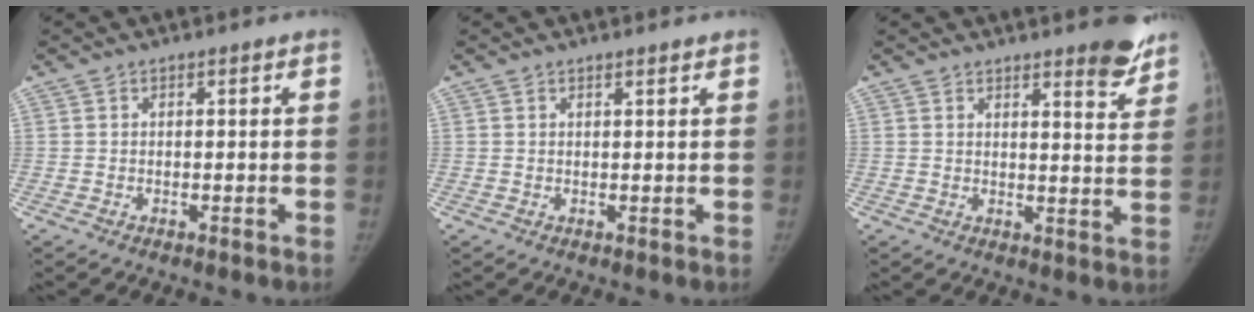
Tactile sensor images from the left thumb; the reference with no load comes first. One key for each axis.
{"total": 1.0, "fx": 0.9, "fy": 0.1, "fz": 0.4, "tx": -0.005, "ty": -0.005, "tz": 0.015}
{"total": 7.3, "fx": 5.7, "fy": 1.7, "fz": 4.2, "tx": -0.032, "ty": -0.040, "tz": 0.067}